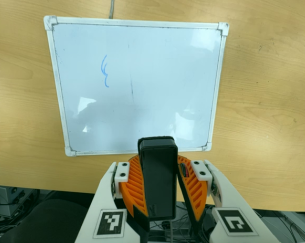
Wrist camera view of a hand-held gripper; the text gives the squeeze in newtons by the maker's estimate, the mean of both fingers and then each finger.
{"total": 9.4, "left": 9.8, "right": 9.0}